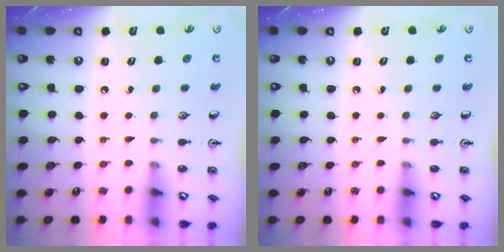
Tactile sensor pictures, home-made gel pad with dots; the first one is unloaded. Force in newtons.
{"total": 0.0}